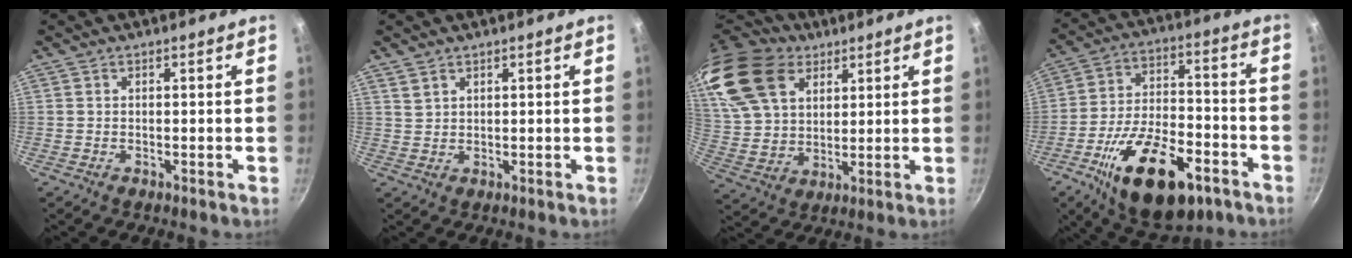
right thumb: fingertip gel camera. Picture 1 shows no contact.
{"total": 2.0, "force": [1.5, 1.2, 0.7], "torque": [-0.008, -0.002, 0.030]}
{"total": 18.8, "force": [11.2, 12.0, 9.2], "torque": [-0.166, -0.029, 0.218]}
{"total": 22.4, "force": [-11.0, 10.8, 16.2], "torque": [-0.249, 0.043, -0.171]}